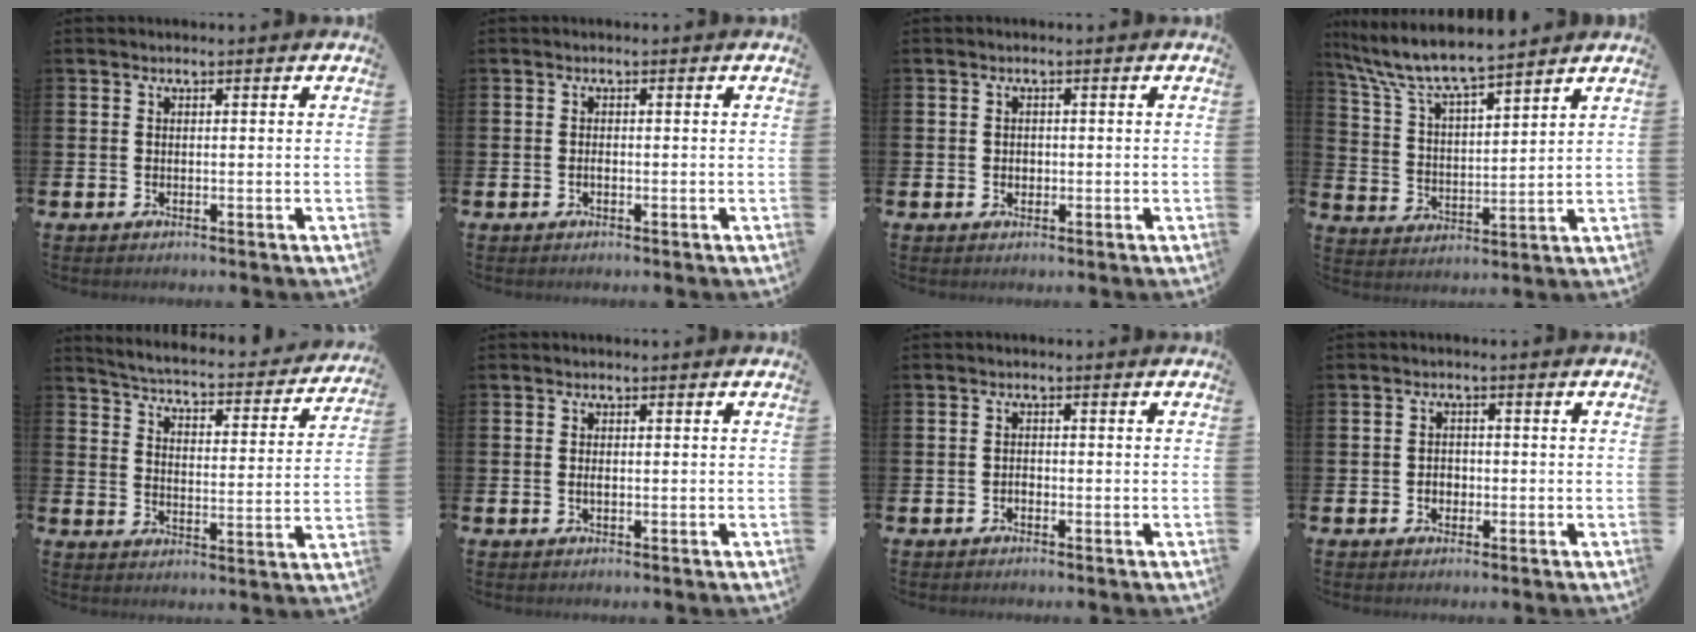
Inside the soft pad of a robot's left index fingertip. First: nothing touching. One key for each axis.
{"total": 0.6, "fx": -0.2, "fy": 0.2, "fz": 0.5, "tx": -0.012, "ty": 0.001, "tz": -0.004}
{"total": 1.0, "fx": 0.0, "fy": 0.9, "fz": 0.4, "tx": 0.003, "ty": 0.003, "tz": -0.005}
{"total": 8.0, "fx": 7.5, "fy": 0.8, "fz": 2.8, "tx": -0.090, "ty": -0.048, "tz": 0.131}
{"total": 4.3, "fx": 4.2, "fy": 0.6, "fz": 1.0, "tx": -0.045, "ty": -0.038, "tz": 0.064}
{"total": 0.7, "fx": 0.0, "fy": 0.3, "fz": 0.6, "tx": -0.008, "ty": -0.001, "tz": -0.003}
{"total": 0.9, "fx": -0.6, "fy": 0.6, "fz": 0.4, "tx": -0.003, "ty": -0.002, "tz": -0.012}
{"total": 1.7, "fx": -0.5, "fy": 1.5, "fz": 0.8, "tx": -0.003, "ty": 0.001, "tz": -0.015}